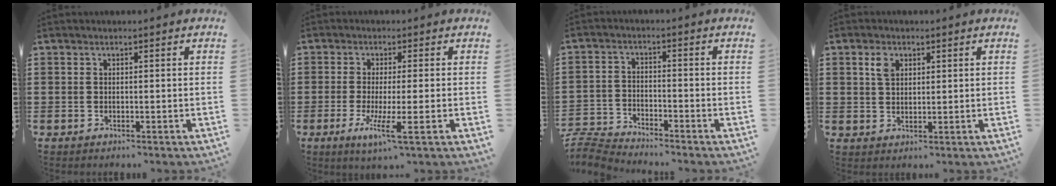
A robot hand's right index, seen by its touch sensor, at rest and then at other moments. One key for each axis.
{"total": 5.4, "fx": -2.0, "fy": -0.3, "fz": 5.0, "tx": -0.106, "ty": -0.024, "tz": -0.037}
{"total": 4.3, "fx": -4.3, "fy": 0.4, "fz": 0.3, "tx": -0.028, "ty": -0.003, "tz": -0.096}
{"total": 2.7, "fx": 1.3, "fy": 1.7, "fz": 1.6, "tx": -0.039, "ty": 0.007, "tz": 0.023}